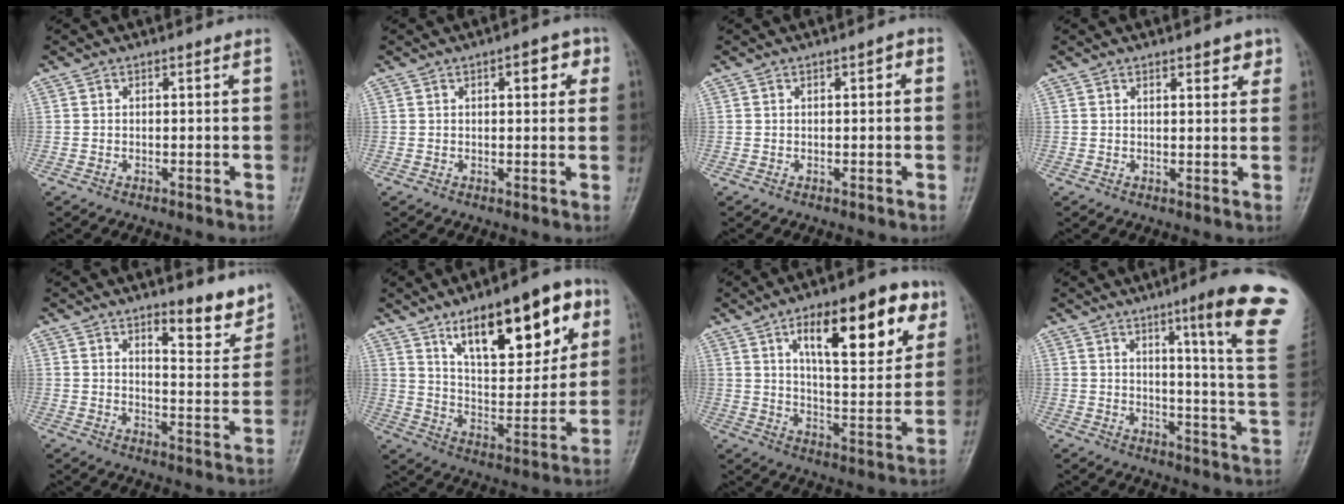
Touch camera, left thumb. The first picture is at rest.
{"total": 4.7, "force": [1.8, 2.1, 3.8], "torque": [-0.032, 0.000, 0.017]}
{"total": 1.8, "force": [0.5, 0.8, 1.5], "torque": [-0.017, 0.004, 0.003]}
{"total": 3.5, "force": [2.1, 1.5, 2.3], "torque": [-0.012, -0.010, 0.026]}
{"total": 8.5, "force": [6.2, 2.5, 5.2], "torque": [-0.046, -0.049, 0.088]}
{"total": 22.1, "force": [11.0, 9.0, 16.9], "torque": [-0.201, -0.034, 0.179]}
{"total": 20.2, "force": [9.6, 7.7, 16.0], "torque": [-0.186, -0.033, 0.147]}
{"total": 17.5, "force": [9.4, 0.8, 14.7], "torque": [-0.172, -0.054, 0.112]}